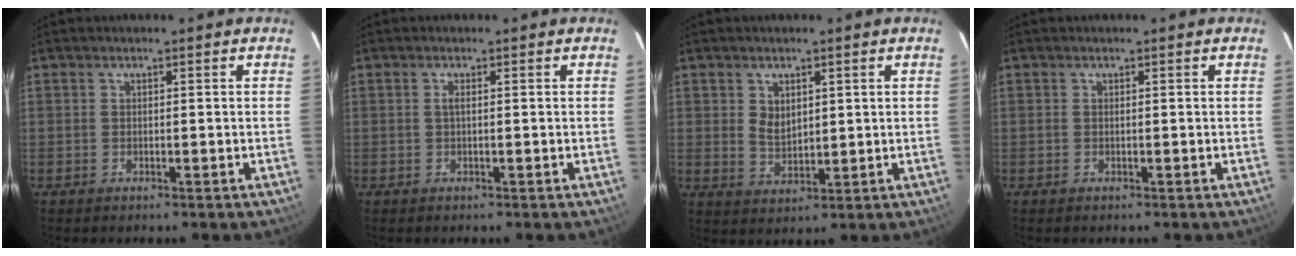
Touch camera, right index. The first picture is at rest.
{"total": 0.7, "force": [0.0, -0.1, 0.7], "torque": [-0.013, 0.002, -0.002]}
{"total": 4.3, "force": [1.2, 3.0, 2.7], "torque": [-0.047, 0.000, 0.028]}
{"total": 0.0}